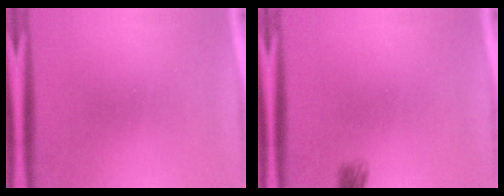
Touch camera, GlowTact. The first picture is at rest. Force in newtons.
{"total": 1.6}